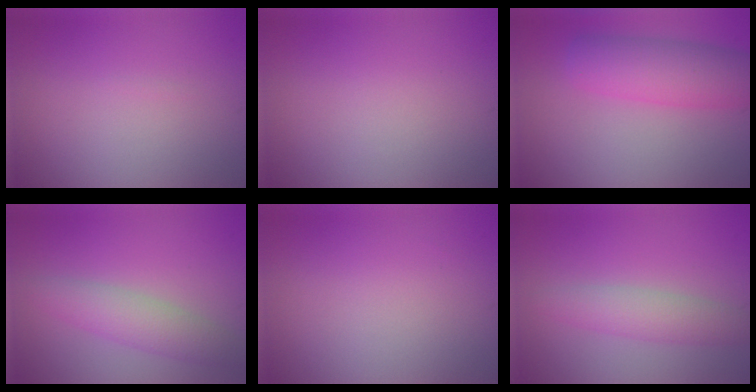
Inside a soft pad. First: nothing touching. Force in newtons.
{"total": 0.0}
{"total": 5.4, "press": 5.4, "slide": 0.2}
{"total": 3.3, "press": 3.3, "slide": 0.1}
{"total": 0.0}
{"total": 3.0, "press": 3.0, "slide": 0.1}